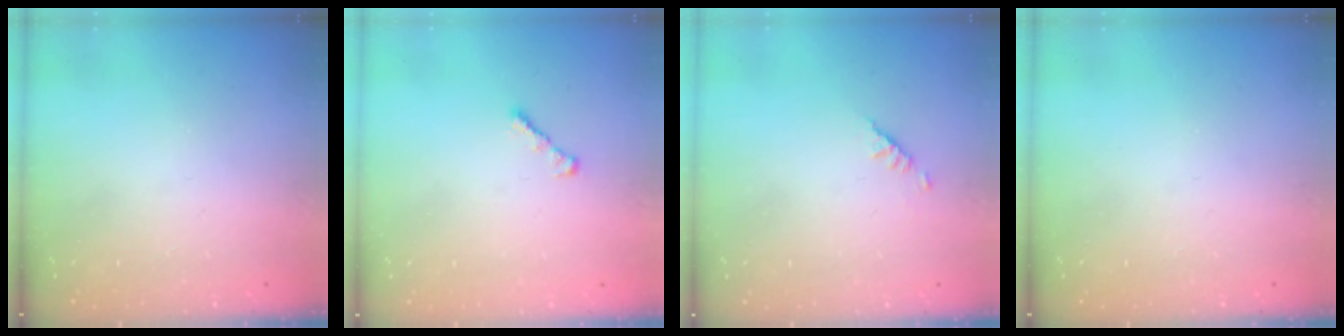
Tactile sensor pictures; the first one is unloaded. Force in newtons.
{"total": 2.4, "press": 2.3, "slide": 0.6}
{"total": 1.9, "press": 1.8, "slide": 0.5}
{"total": 0.0}